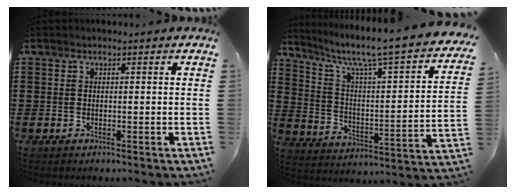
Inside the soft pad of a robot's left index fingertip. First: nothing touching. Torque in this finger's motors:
{"motor_torque": [2.14, 0.00, 0.78, 0.21]}